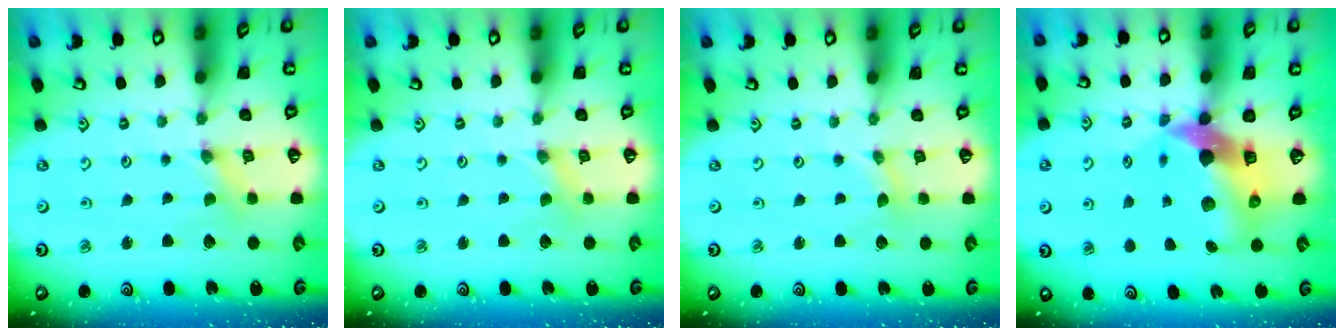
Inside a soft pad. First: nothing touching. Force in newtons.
{"total": 0.0}
{"total": 0.9, "press": 0.9, "slide": 0.2}
{"total": 13.0, "press": 12.9, "slide": 2.2}